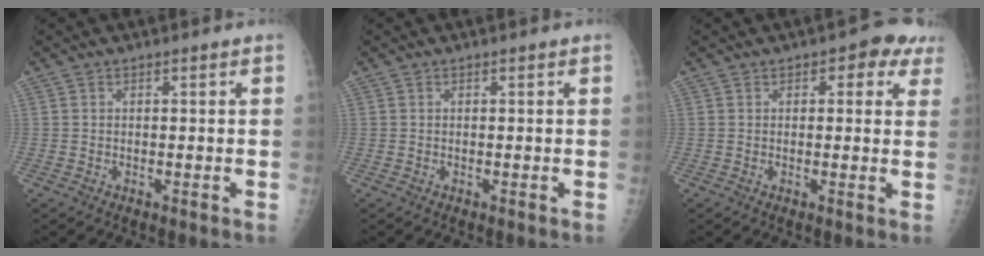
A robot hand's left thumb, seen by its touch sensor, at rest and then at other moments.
{"total": 0.0}
{"total": 5.2, "force": [2.6, 3.0, 3.4], "torque": [0.000, -0.003, 0.020]}